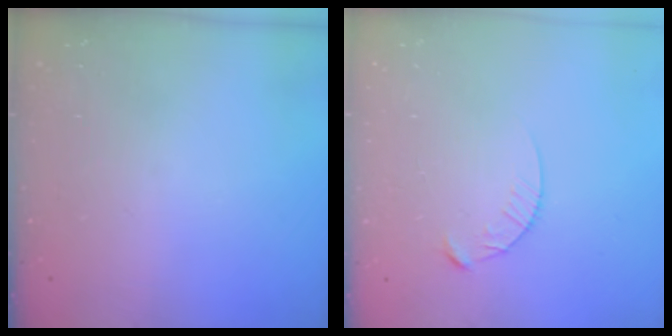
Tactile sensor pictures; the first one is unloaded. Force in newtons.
{"total": 4.3, "press": 4.3, "slide": 0.4}